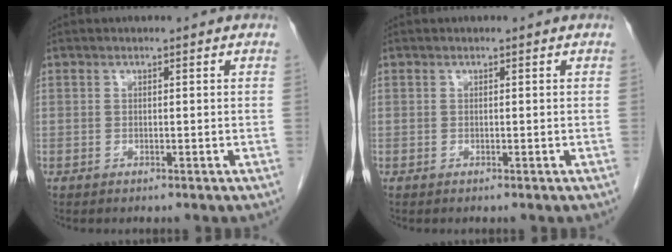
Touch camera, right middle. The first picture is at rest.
{"total": 0.0}